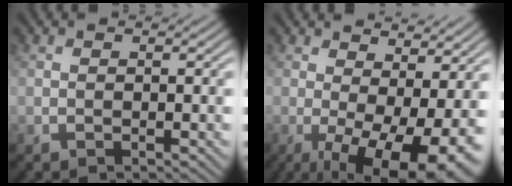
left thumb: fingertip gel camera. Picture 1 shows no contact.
{"total": 12.3, "force": [-2.0, 4.5, 11.3], "torque": [-0.151, 0.002, -0.020]}